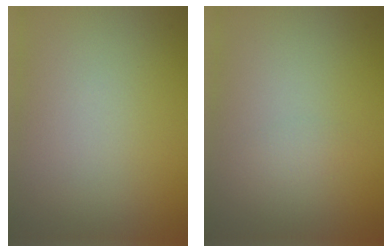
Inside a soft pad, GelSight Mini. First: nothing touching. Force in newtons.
{"total": 2.1, "press": 2.1, "slide": 0.2}